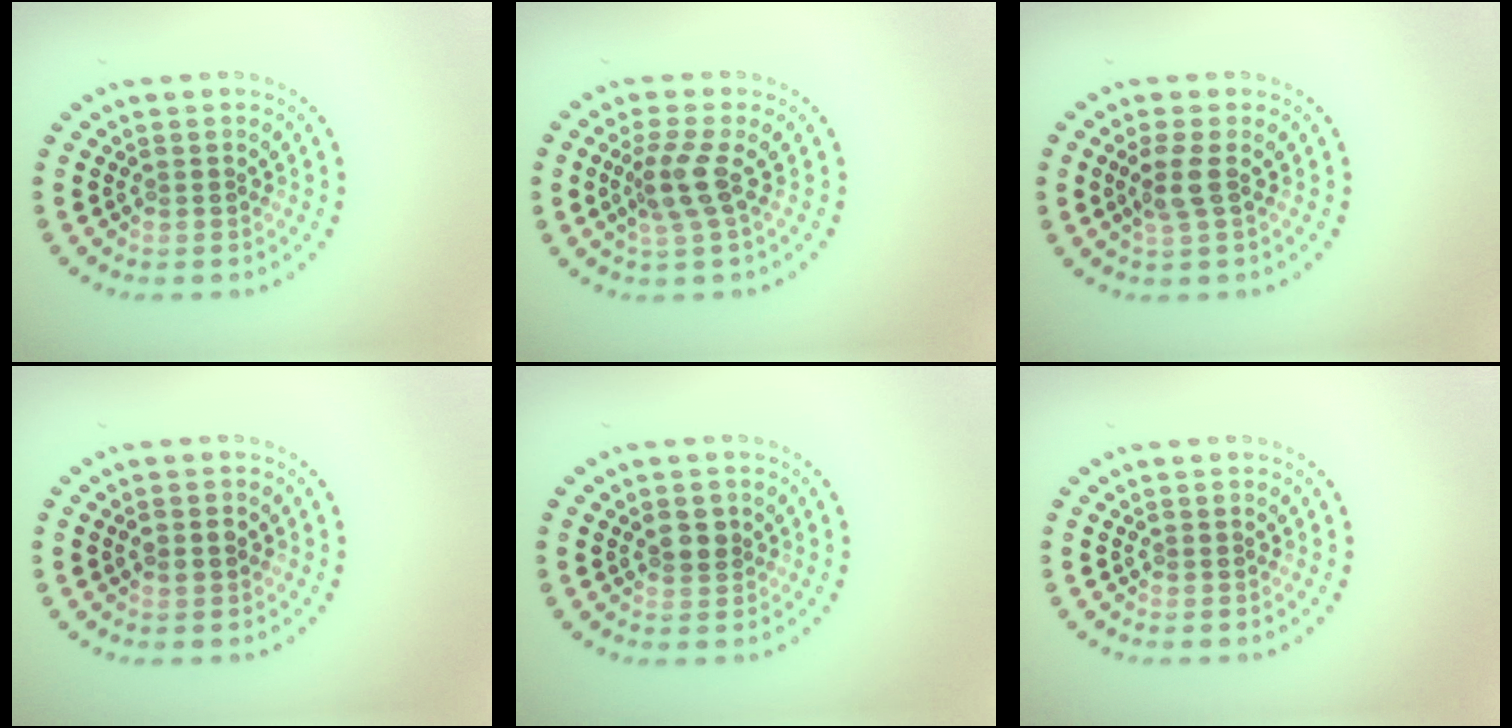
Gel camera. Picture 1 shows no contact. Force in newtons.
{"total": 2.8, "press": 2.2, "slide": 1.8}
{"total": 1.8, "press": 1.6, "slide": 0.9}
{"total": 1.6, "press": 1.6, "slide": 0.1}
{"total": 1.8, "press": 1.7, "slide": 0.7}
{"total": 0.0}